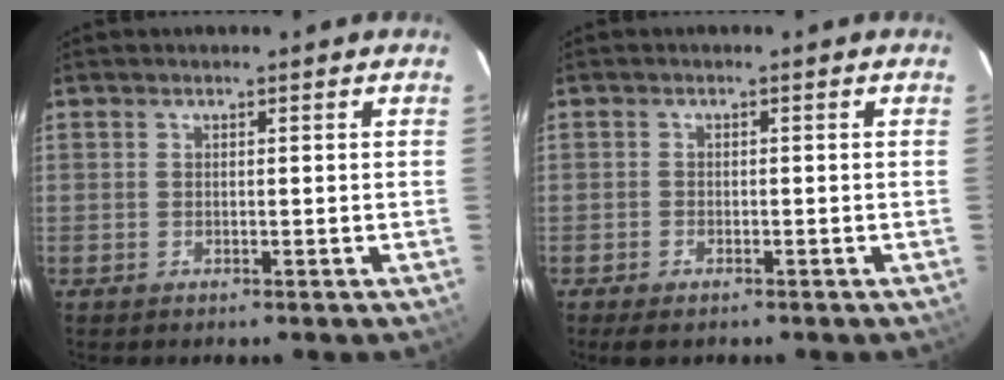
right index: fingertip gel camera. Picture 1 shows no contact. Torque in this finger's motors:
{"motor_torque": [0.04, -0.01, -0.01, -0.01]}